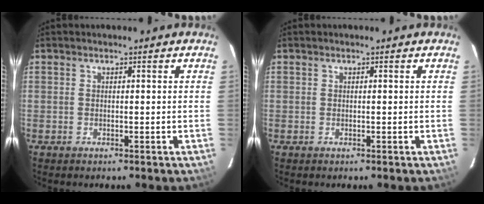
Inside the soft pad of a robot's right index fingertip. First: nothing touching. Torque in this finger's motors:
{"motor_torque": [0.05, -0.07, 0.01, -0.01]}